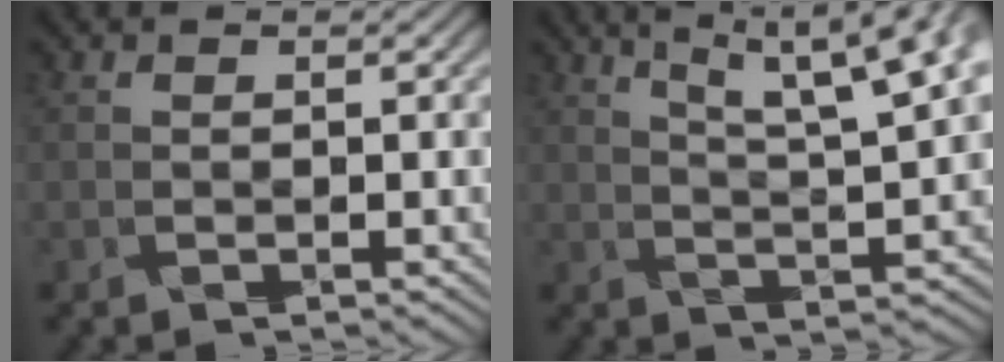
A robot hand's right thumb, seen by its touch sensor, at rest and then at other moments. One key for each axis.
{"total": 10.0, "fx": 6.5, "fy": 1.0, "fz": 7.6, "tx": -0.125, "ty": 0.021, "tz": 0.087}